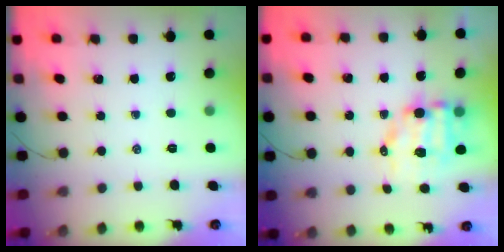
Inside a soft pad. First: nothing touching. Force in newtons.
{"total": 9.4, "press": 9.2, "slide": 1.9}